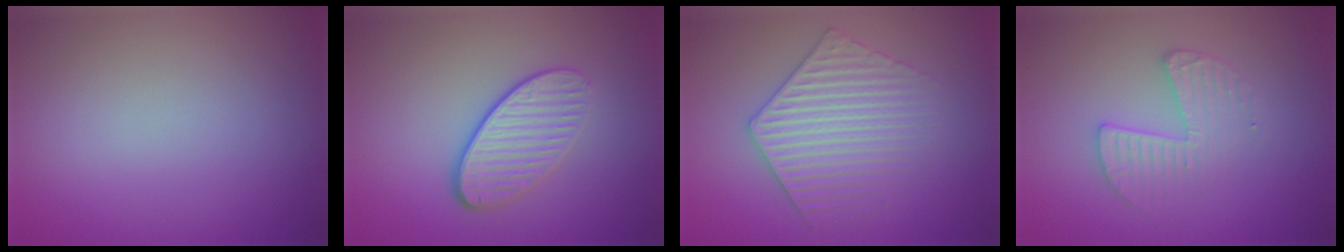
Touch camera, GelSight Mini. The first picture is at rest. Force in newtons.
{"total": 4.1, "press": 3.0, "slide": 2.8}
{"total": 4.0, "press": 3.9, "slide": 0.7}
{"total": 2.7, "press": 2.7, "slide": 0.3}